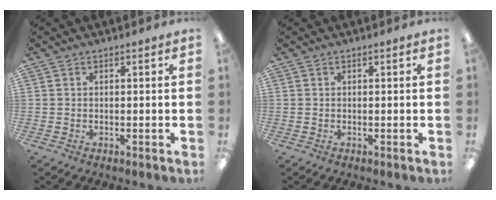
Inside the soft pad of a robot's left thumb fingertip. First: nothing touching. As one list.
[{"total": 0.0}]